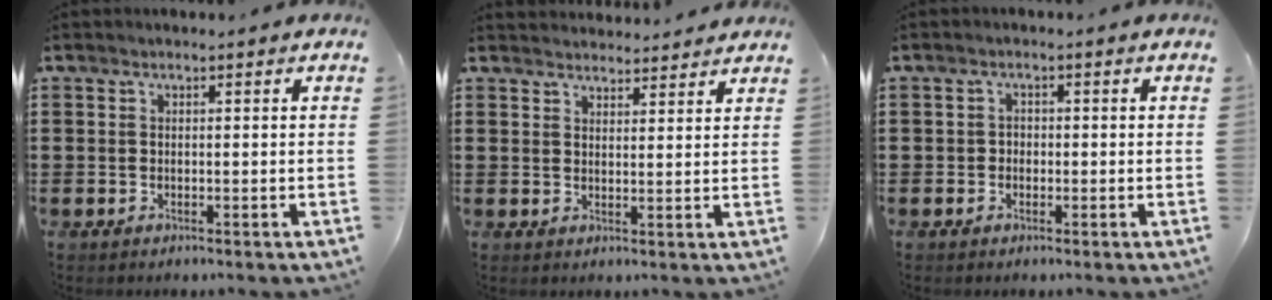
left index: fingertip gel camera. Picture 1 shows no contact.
{"total": 2.9, "force": [2.8, 0.3, -0.2], "torque": [-0.004, -0.009, 0.054]}
{"total": 1.1, "force": [-0.4, 1.0, 0.4], "torque": [-0.010, 0.003, -0.009]}